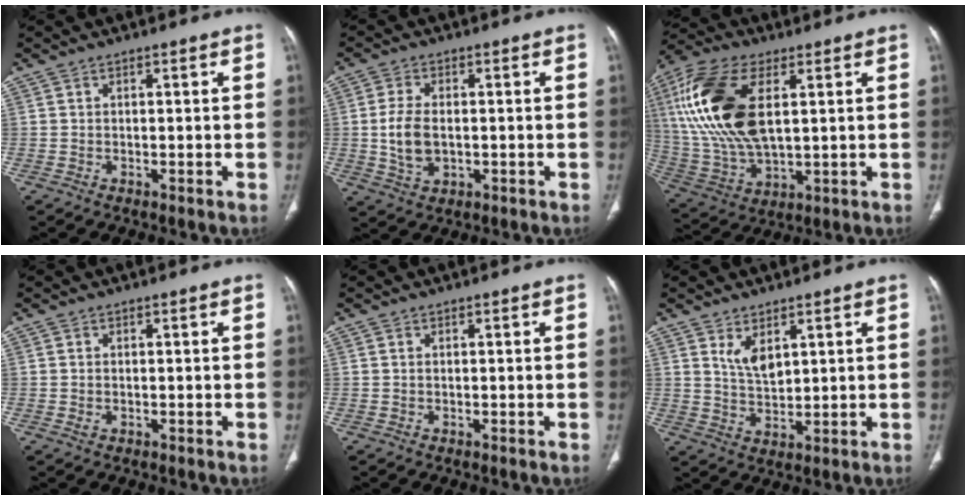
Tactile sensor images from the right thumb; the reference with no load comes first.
{"total": 7.1, "force": [-0.4, 4.3, 5.6], "torque": [-0.115, -0.002, -0.002]}
{"total": 21.1, "force": [5.0, 10.5, 17.5], "torque": [-0.376, -0.007, 0.095]}
{"total": 0.9, "force": [-0.2, 0.6, 0.6], "torque": [-0.019, 0.003, 0.000]}
{"total": 0.0}
{"total": 4.9, "force": [2.5, 2.4, 3.5], "torque": [-0.053, -0.020, 0.054]}